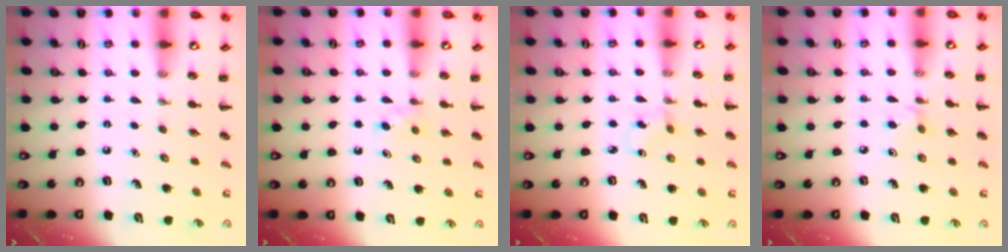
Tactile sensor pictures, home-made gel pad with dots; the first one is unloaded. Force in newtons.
{"total": 2.7, "press": 2.5, "slide": 1.1}
{"total": 1.5, "press": 1.3, "slide": 0.8}
{"total": 2.6, "press": 2.4, "slide": 1.0}